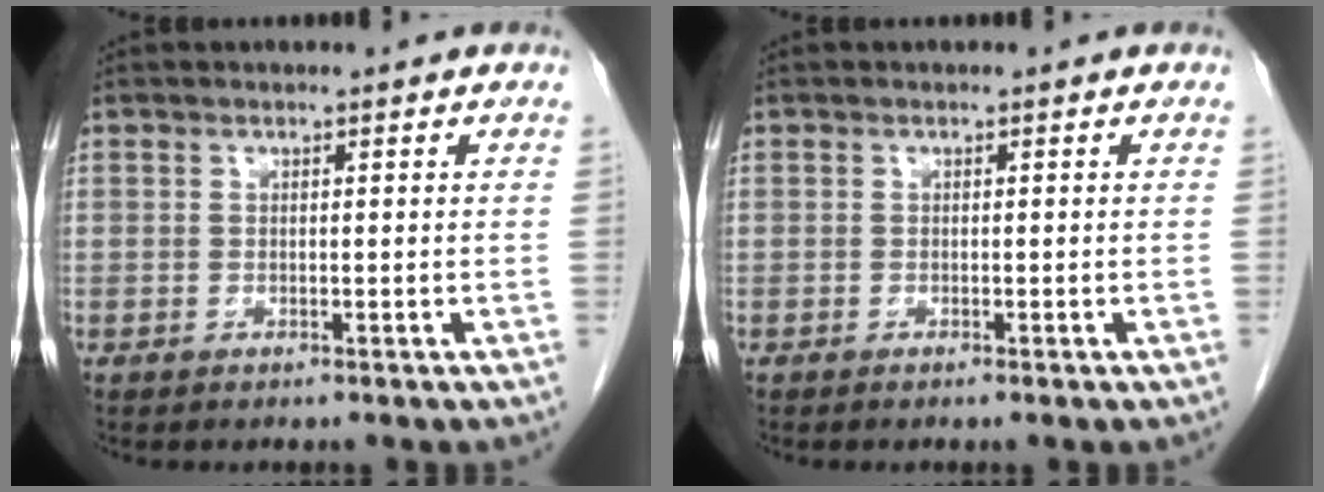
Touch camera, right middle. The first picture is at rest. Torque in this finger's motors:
{"motor_torque": [-0.38, -0.01, 0.00, -0.01]}